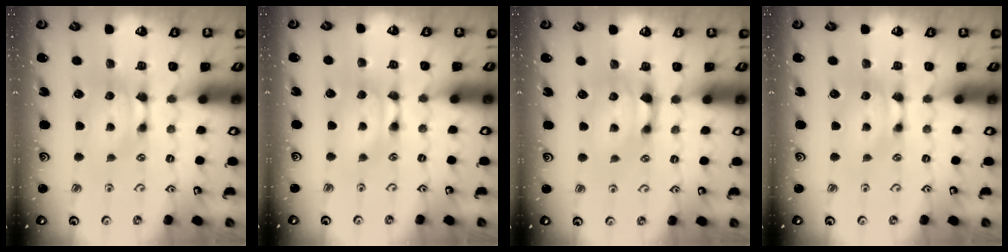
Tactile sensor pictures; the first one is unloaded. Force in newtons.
{"total": 1.6, "press": 1.6, "slide": 0.1}
{"total": 1.2, "press": 0.3, "slide": 1.2}
{"total": 0.0}